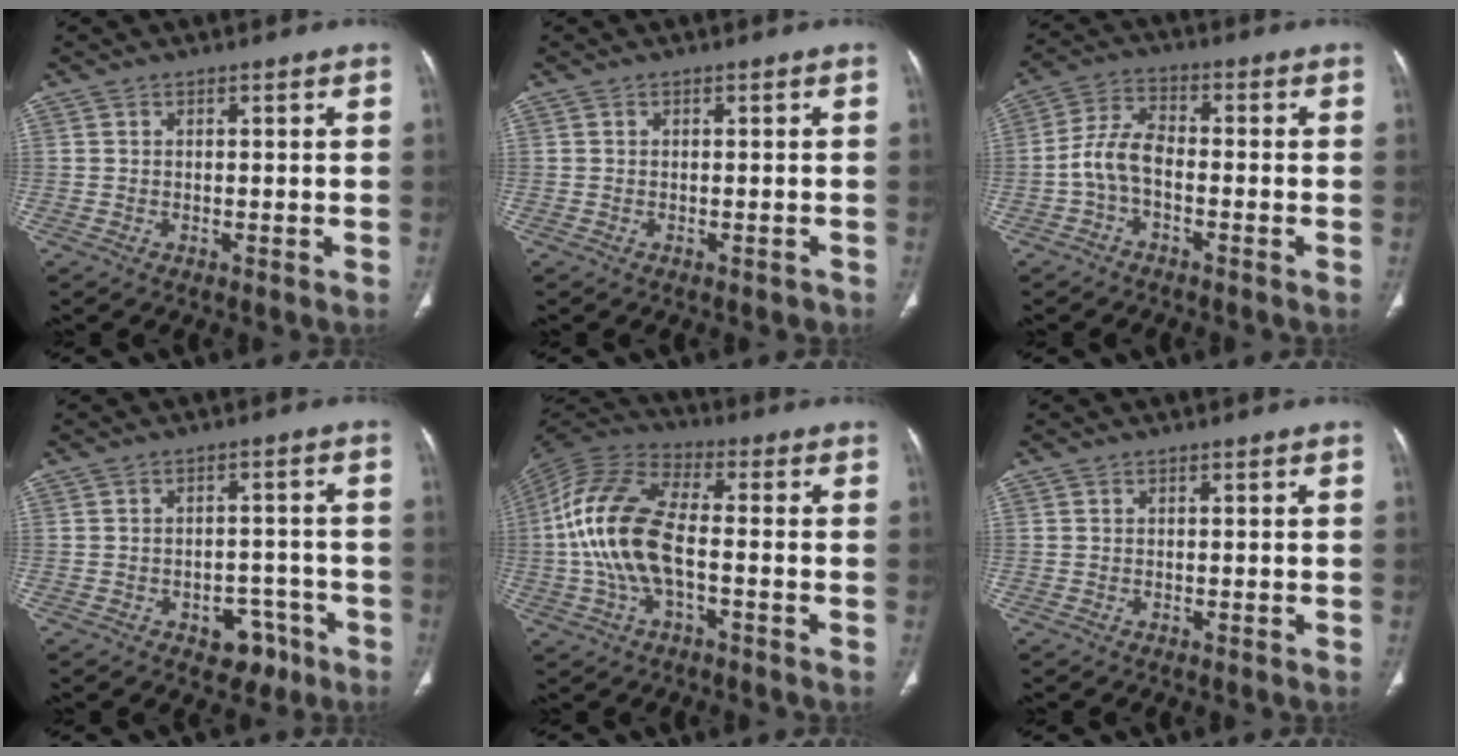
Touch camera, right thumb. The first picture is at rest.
{"total": 1.0, "force": [-0.8, 0.6, 0.1], "torque": [-0.002, 0.006, -0.012]}
{"total": 6.5, "force": [-2.0, 3.4, 5.2], "torque": [-0.108, 0.027, -0.048]}
{"total": 6.3, "force": [-3.4, 4.4, 3.0], "torque": [-0.011, 0.032, -0.041]}
{"total": 15.4, "force": [-1.8, 7.4, 13.4], "torque": [-0.287, 0.032, -0.039]}
{"total": 0.0}